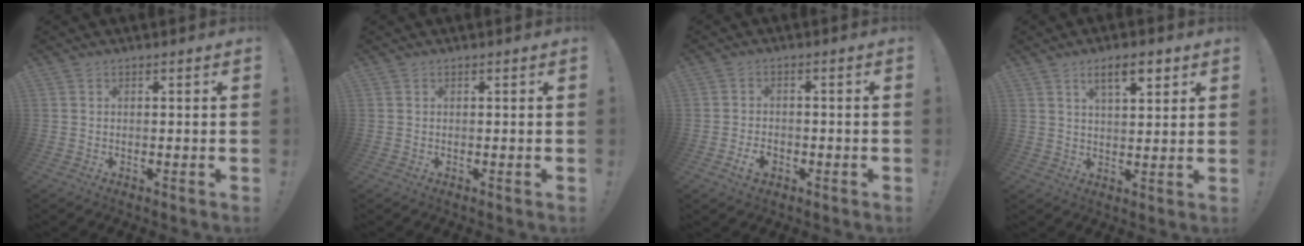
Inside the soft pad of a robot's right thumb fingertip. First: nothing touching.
{"total": 0.0}
{"total": 4.0, "force": [-1.9, 2.7, 2.1], "torque": [-0.019, 0.005, -0.036]}
{"total": 7.8, "force": [4.5, 2.9, 5.7], "torque": [-0.080, -0.016, 0.073]}